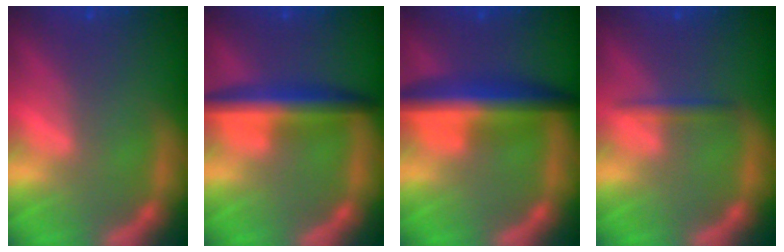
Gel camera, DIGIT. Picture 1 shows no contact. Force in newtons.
{"total": 5.5}
{"total": 7.1}
{"total": 1.4}